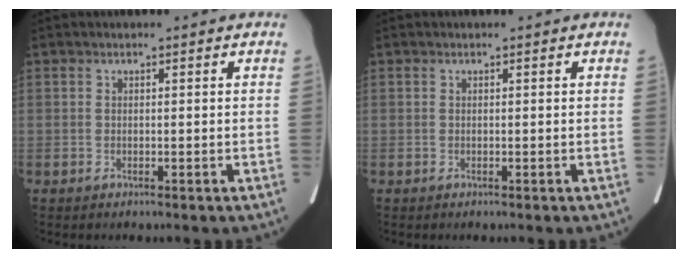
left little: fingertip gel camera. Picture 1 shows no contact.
{"total": 0.0}